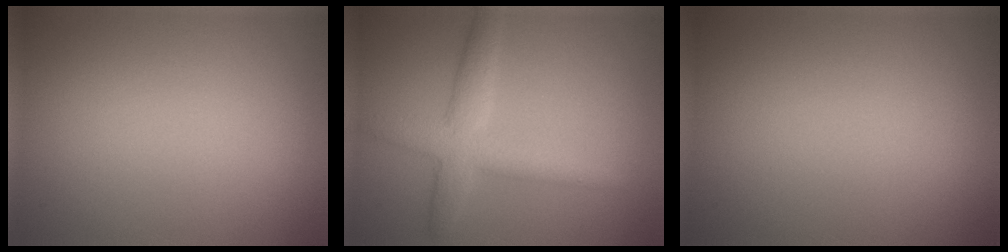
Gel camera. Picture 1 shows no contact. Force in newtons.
{"total": 4.0, "press": 4.0, "slide": 0.1}
{"total": 0.0}